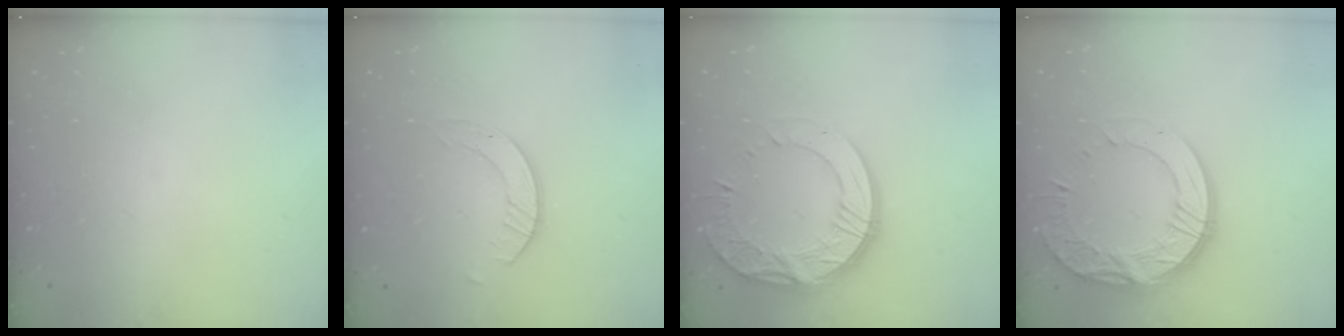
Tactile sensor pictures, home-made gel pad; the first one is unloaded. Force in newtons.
{"total": 2.6, "press": 2.5, "slide": 0.3}
{"total": 15.9, "press": 15.8, "slide": 1.4}
{"total": 15.9, "press": 15.8, "slide": 1.4}